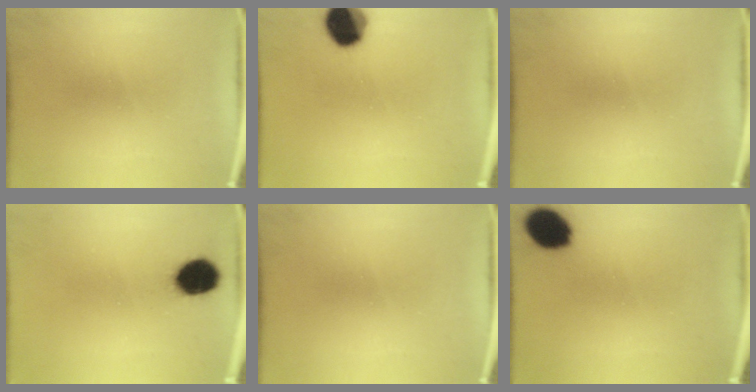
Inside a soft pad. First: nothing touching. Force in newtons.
{"total": 12.1}
{"total": 0.0}
{"total": 8.8}
{"total": 0.0}
{"total": 10.2}